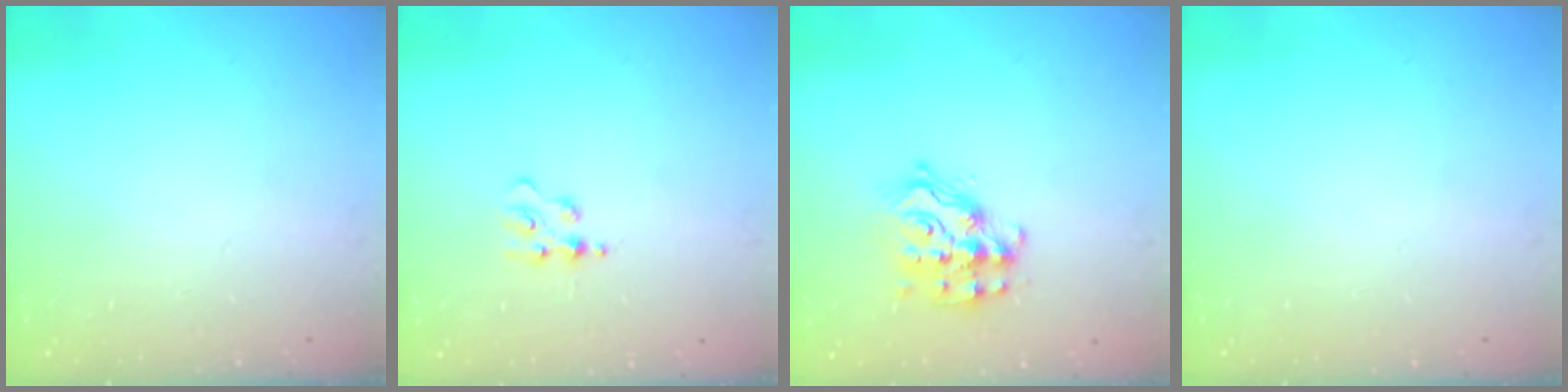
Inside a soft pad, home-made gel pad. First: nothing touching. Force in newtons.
{"total": 2.9, "press": 2.9, "slide": 0.4}
{"total": 13.4, "press": 13.3, "slide": 0.9}
{"total": 0.0}